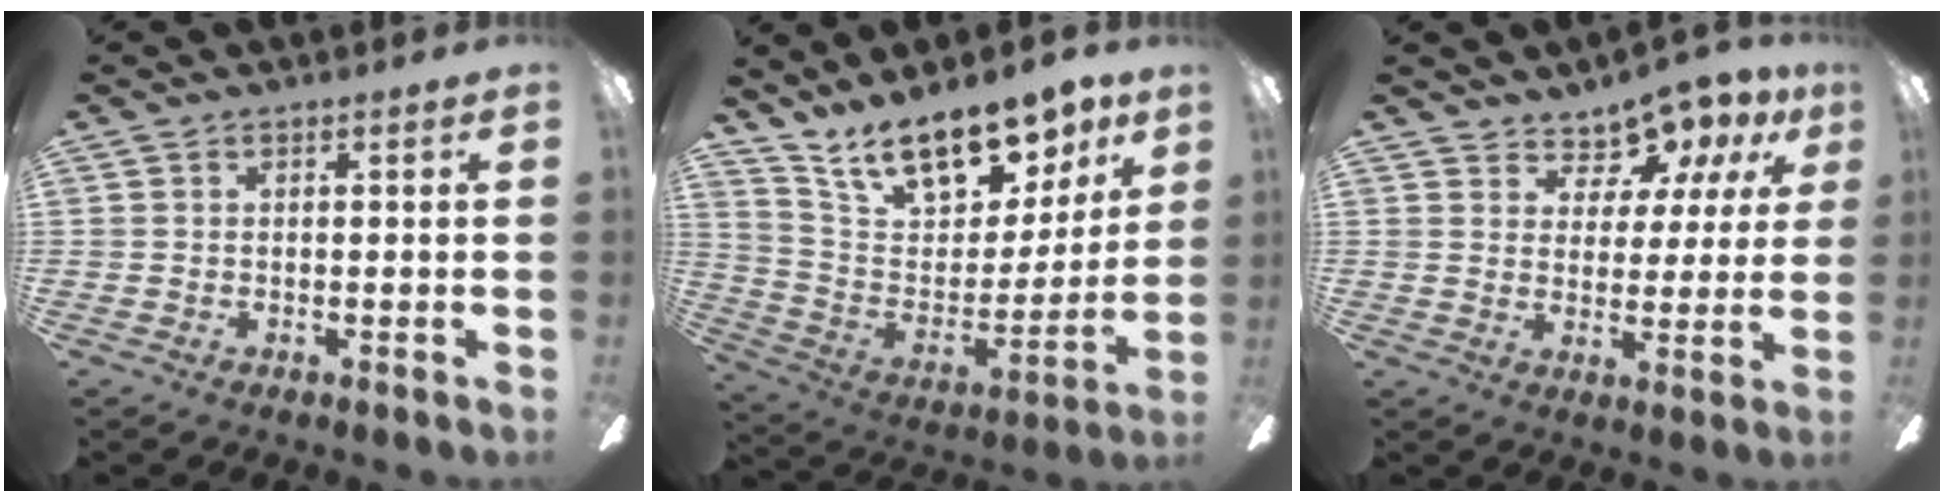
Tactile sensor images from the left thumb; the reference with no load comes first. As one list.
[{"total": 16.9, "force": [13.1, 7.5, 7.7], "torque": [-0.134, -0.091, 0.237]}, {"total": 9.2, "force": [7.8, 4.2, 2.4], "torque": [-0.040, -0.064, 0.145]}]